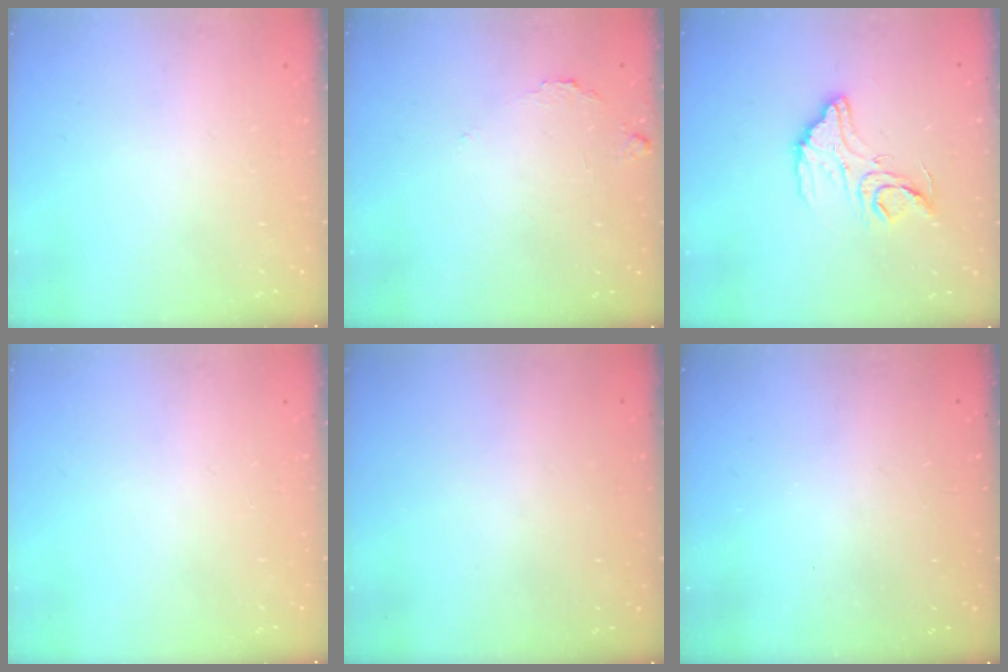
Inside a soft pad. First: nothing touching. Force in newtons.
{"total": 5.9, "press": 5.9, "slide": 0.4}
{"total": 13.5, "press": 13.4, "slide": 1.0}
{"total": 0.0}
{"total": 3.0, "press": 3.0, "slide": 0.1}
{"total": 3.2, "press": 3.2, "slide": 0.1}